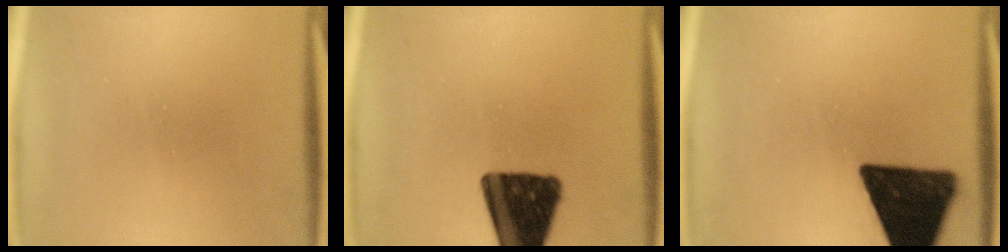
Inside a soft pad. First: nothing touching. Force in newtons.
{"total": 17.7}
{"total": 17.4}